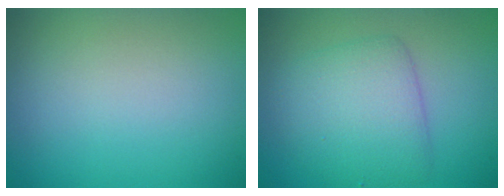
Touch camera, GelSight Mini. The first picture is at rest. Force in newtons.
{"total": 4.8, "press": 4.8, "slide": 0.1}